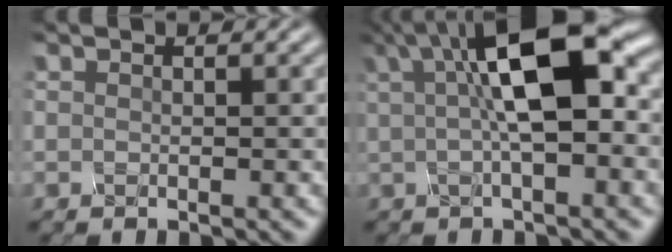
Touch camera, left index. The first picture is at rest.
{"total": 9.8, "force": [2.4, 2.9, 9.1], "torque": [-0.141, 0.016, 0.032]}